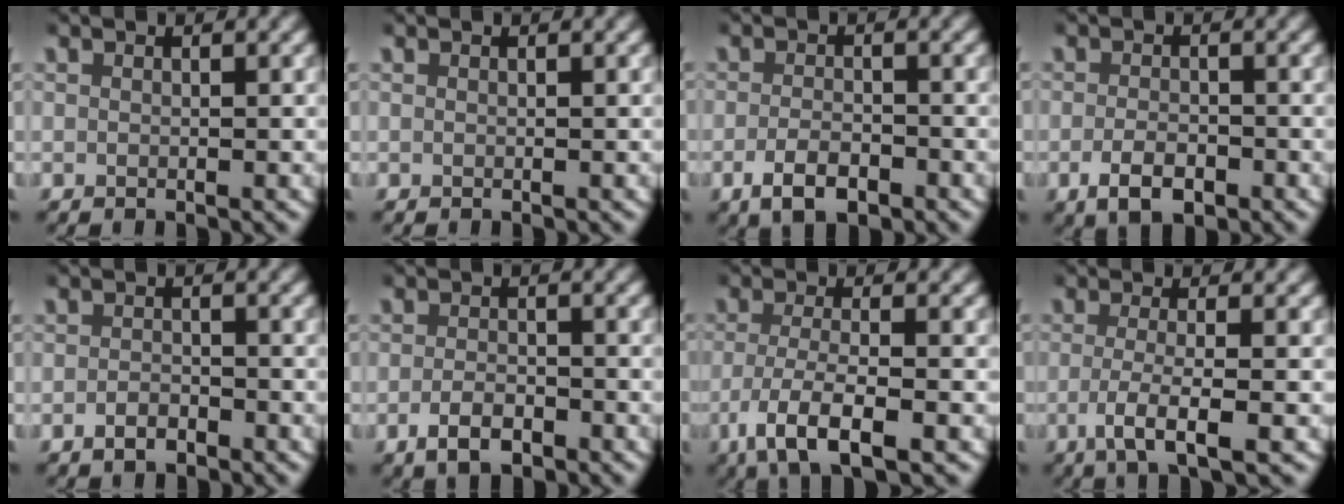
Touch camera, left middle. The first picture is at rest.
{"total": 0.0}
{"total": 3.6, "force": [-2.1, 1.7, 2.4], "torque": [-0.041, -0.006, -0.034]}
{"total": 3.4, "force": [-1.7, 1.7, 2.4], "torque": [-0.039, -0.007, -0.026]}
{"total": 1.7, "force": [-1.3, 0.8, 0.7], "torque": [-0.013, -0.003, -0.022]}
{"total": 2.9, "force": [-1.8, 1.4, 1.8], "torque": [-0.031, -0.003, -0.030]}
{"total": 5.4, "force": [-2.6, 1.8, 4.4], "torque": [-0.090, -0.016, -0.036]}
{"total": 4.1, "force": [-1.5, 0.8, 3.8], "torque": [-0.082, -0.015, -0.019]}